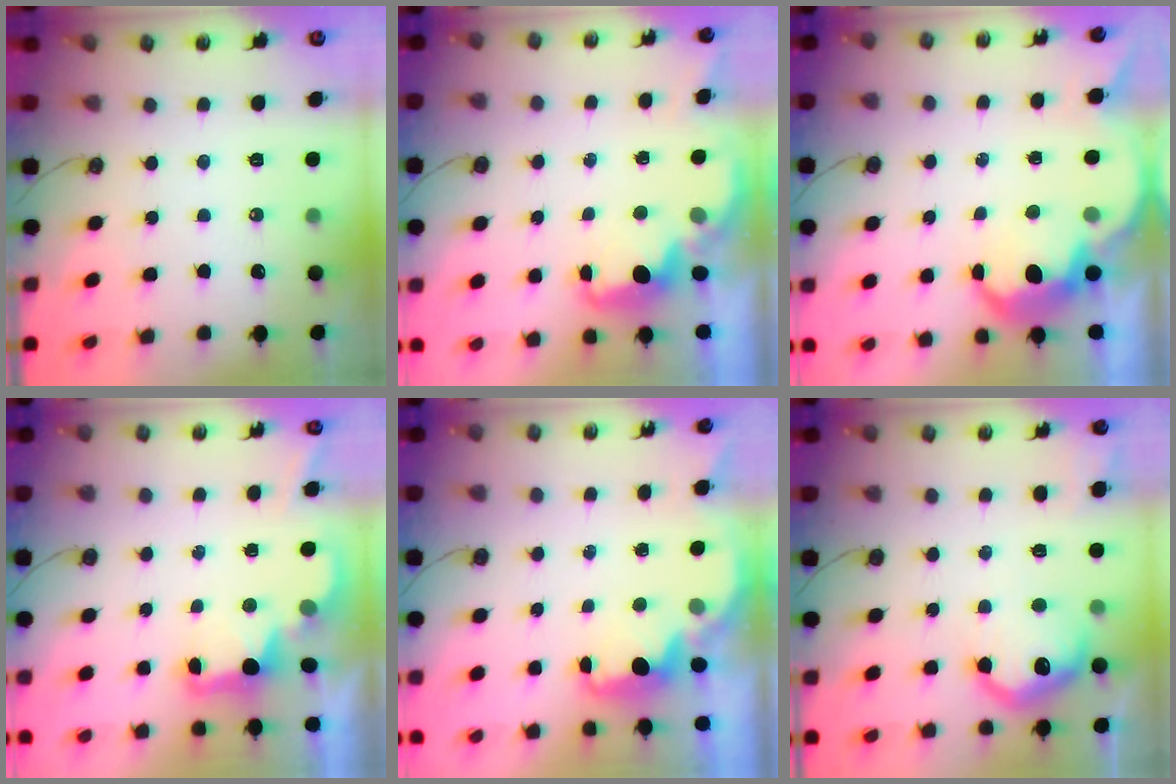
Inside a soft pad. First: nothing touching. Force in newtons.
{"total": 2.0, "press": 1.9, "slide": 0.6}
{"total": 7.1, "press": 7.1, "slide": 0.5}
{"total": 2.7, "press": 2.6, "slide": 0.5}
{"total": 2.5, "press": 2.4, "slide": 0.8}
{"total": 13.1, "press": 13.0, "slide": 0.9}